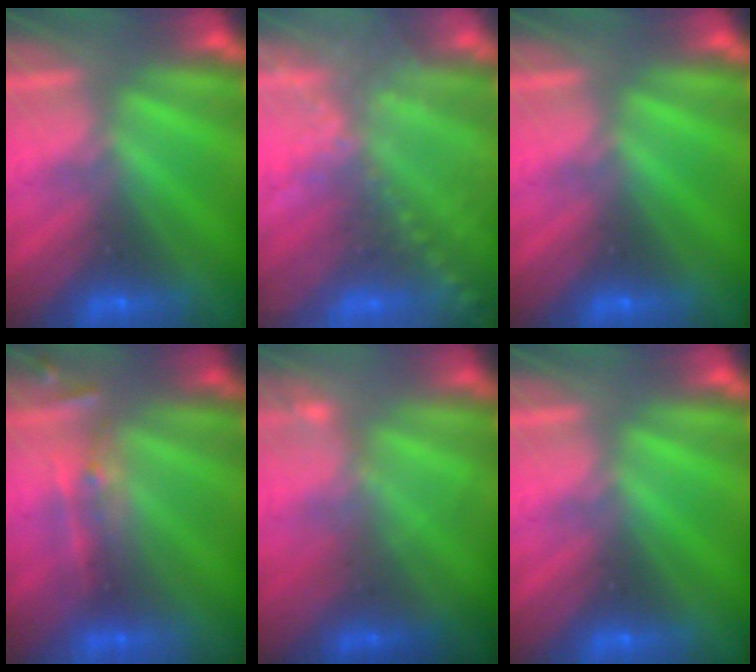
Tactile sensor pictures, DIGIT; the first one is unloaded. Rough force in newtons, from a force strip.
{"total": 6.8}
{"total": 0.0}
{"total": 2.5}
{"total": 2.2}
{"total": 0.0}